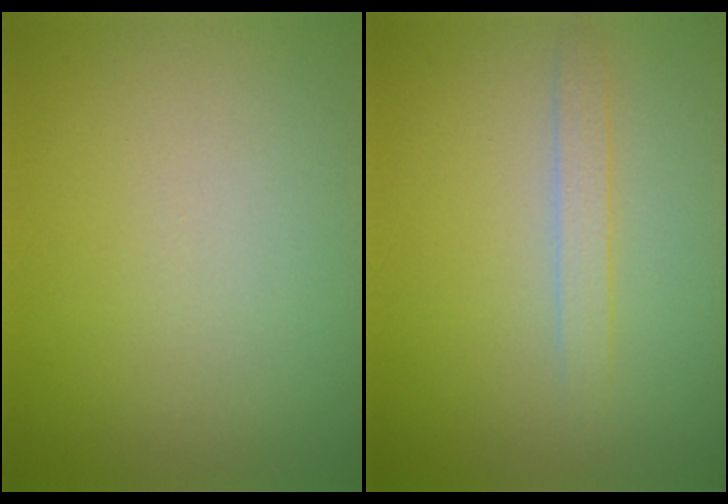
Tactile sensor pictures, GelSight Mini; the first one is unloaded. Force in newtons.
{"total": 1.6, "press": 1.6, "slide": 0.1}